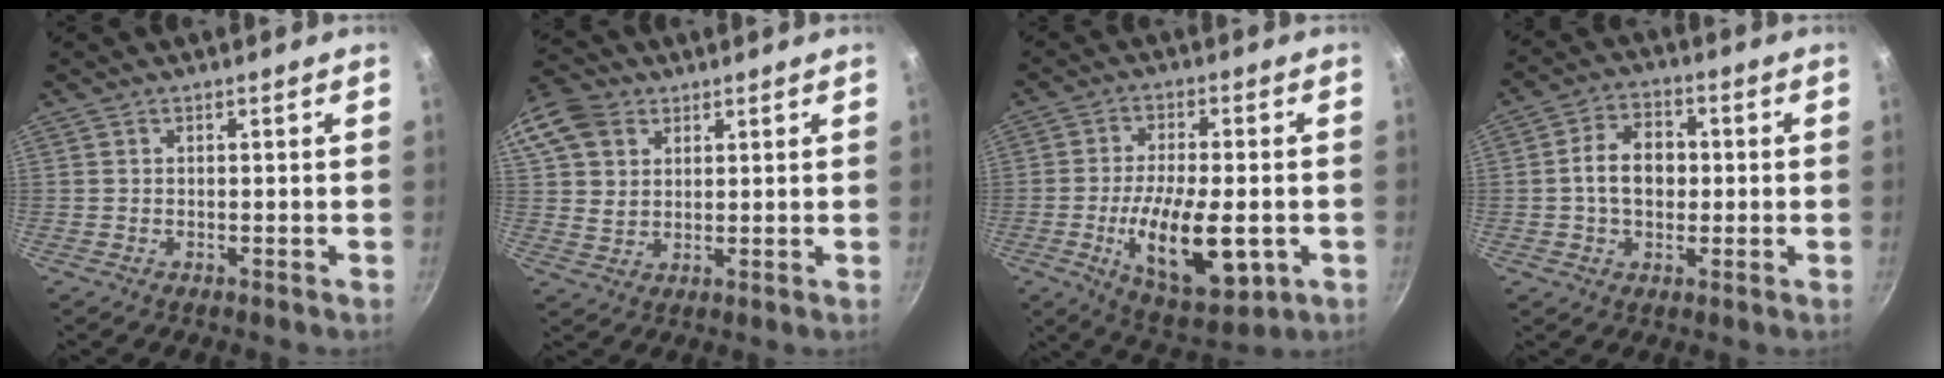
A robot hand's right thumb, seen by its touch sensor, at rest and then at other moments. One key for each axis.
{"total": 12.8, "fx": 5.2, "fy": 10.0, "fz": 6.1, "tx": -0.133, "ty": 0.007, "tz": 0.095}
{"total": 16.8, "fx": -4.1, "fy": 6.9, "fz": 14.7, "tx": -0.235, "ty": 0.003, "tz": -0.059}
{"total": 8.7, "fx": -0.1, "fy": 6.3, "fz": 6.1, "tx": -0.081, "ty": 0.018, "tz": -0.009}